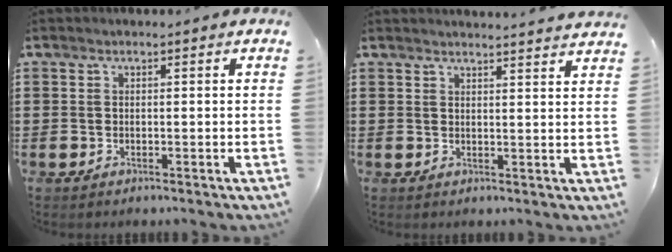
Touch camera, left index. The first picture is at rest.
{"total": 2.6, "force": [2.6, -0.5, 0.1], "torque": [0.000, -0.014, 0.046]}